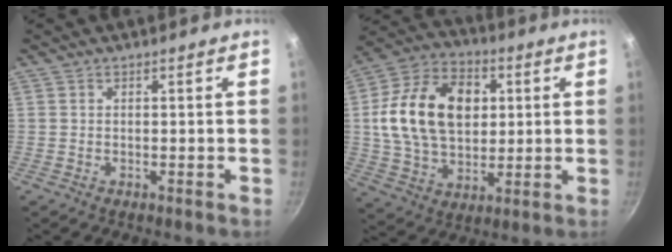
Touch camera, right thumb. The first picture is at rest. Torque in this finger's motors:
{"motor_torque": [1.20, 1.52, 0.24, 0.12, 0.30]}